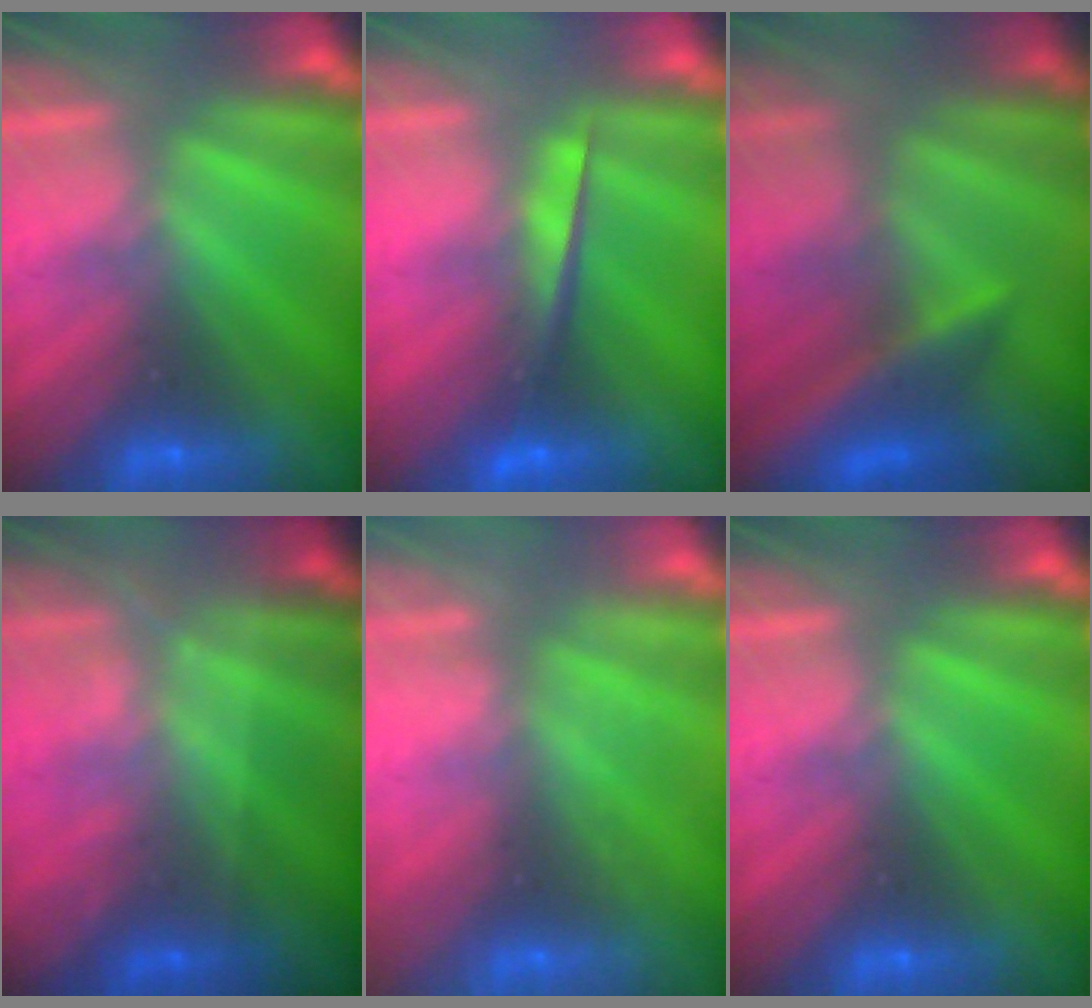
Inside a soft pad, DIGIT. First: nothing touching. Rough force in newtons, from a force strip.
{"total": 4.7}
{"total": 8.7}
{"total": 1.7}
{"total": 2.1}
{"total": 0.0}